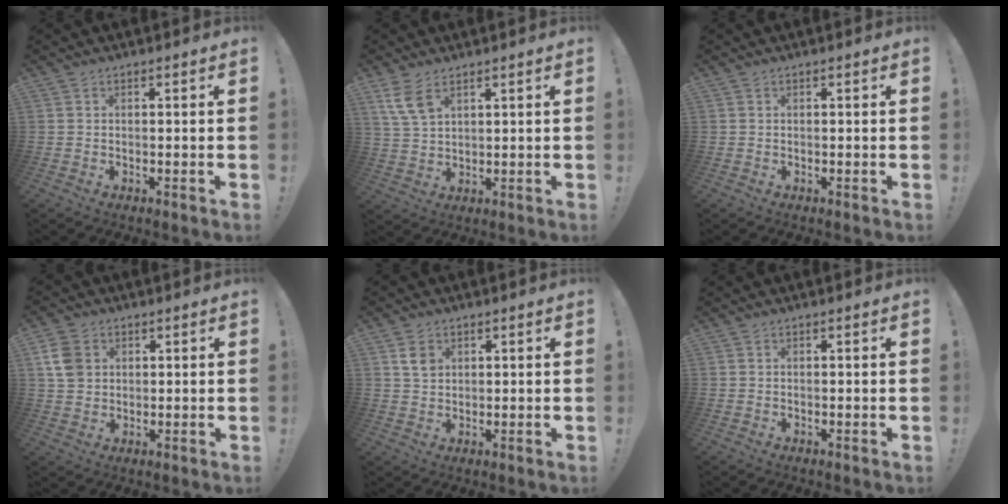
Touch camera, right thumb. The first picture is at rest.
{"total": 7.0, "force": [4.3, 3.3, 4.4], "torque": [-0.076, -0.017, 0.081]}
{"total": 0.0}
{"total": 8.1, "force": [2.4, 6.3, 4.4], "torque": [-0.080, 0.003, 0.049]}
{"total": 4.8, "force": [2.0, 3.8, 2.2], "torque": [-0.020, -0.005, 0.034]}
{"total": 0.0}